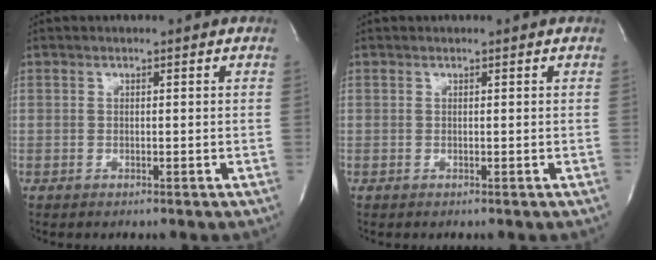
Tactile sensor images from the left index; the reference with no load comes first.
{"total": 0.0}